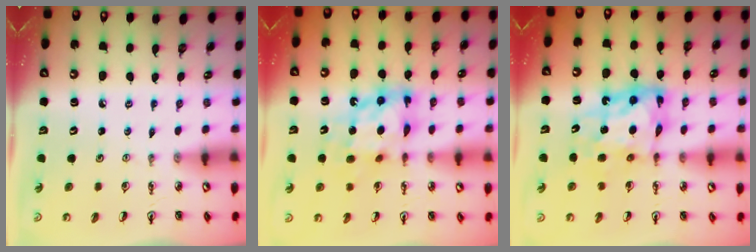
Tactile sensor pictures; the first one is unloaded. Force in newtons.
{"total": 12.7, "press": 12.7, "slide": 1.5}
{"total": 12.2, "press": 12.1, "slide": 1.2}